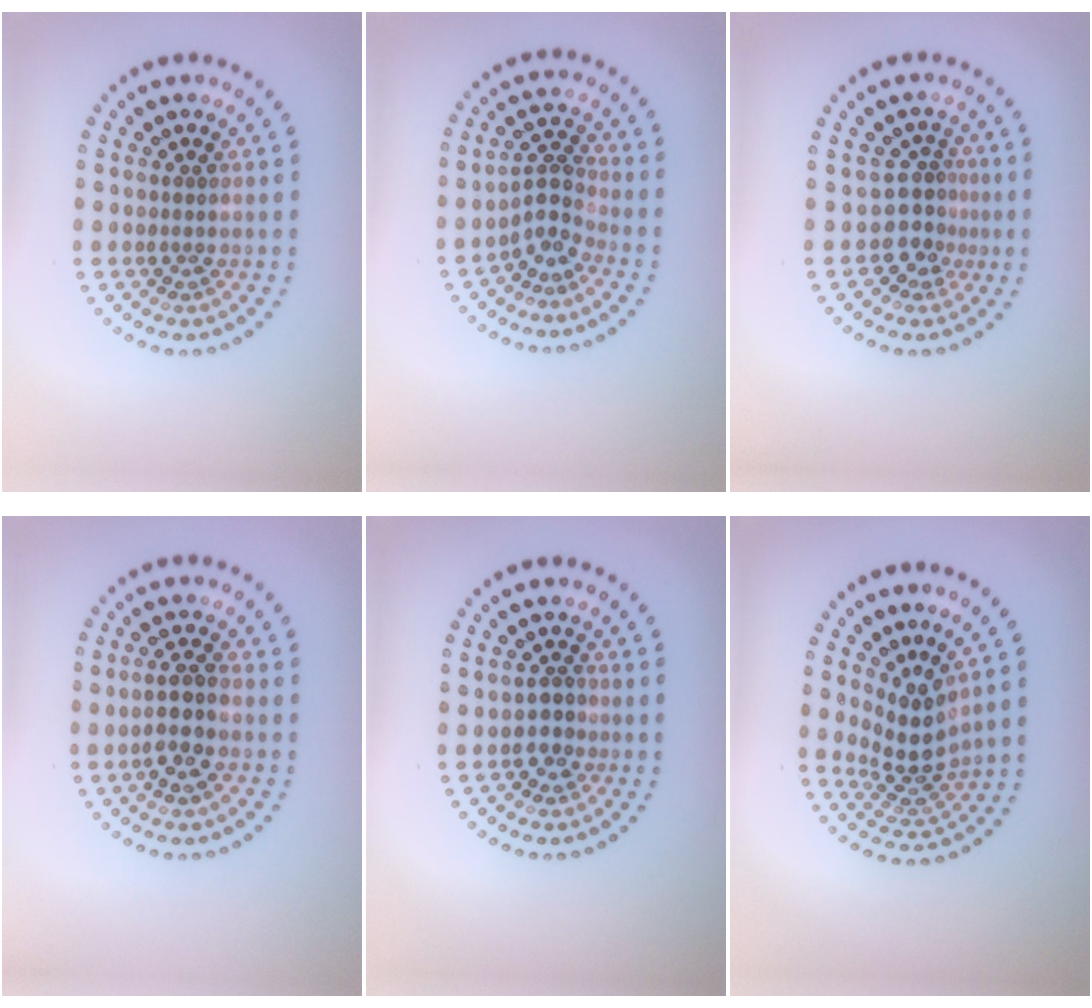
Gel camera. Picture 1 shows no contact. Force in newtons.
{"total": 2.6, "press": 1.8, "slide": 1.9}
{"total": 2.8, "press": 1.9, "slide": 2.1}
{"total": 2.8, "press": 2.7, "slide": 0.9}
{"total": 1.8, "press": 1.6, "slide": 0.7}
{"total": 3.6, "press": 2.6, "slide": 2.5}